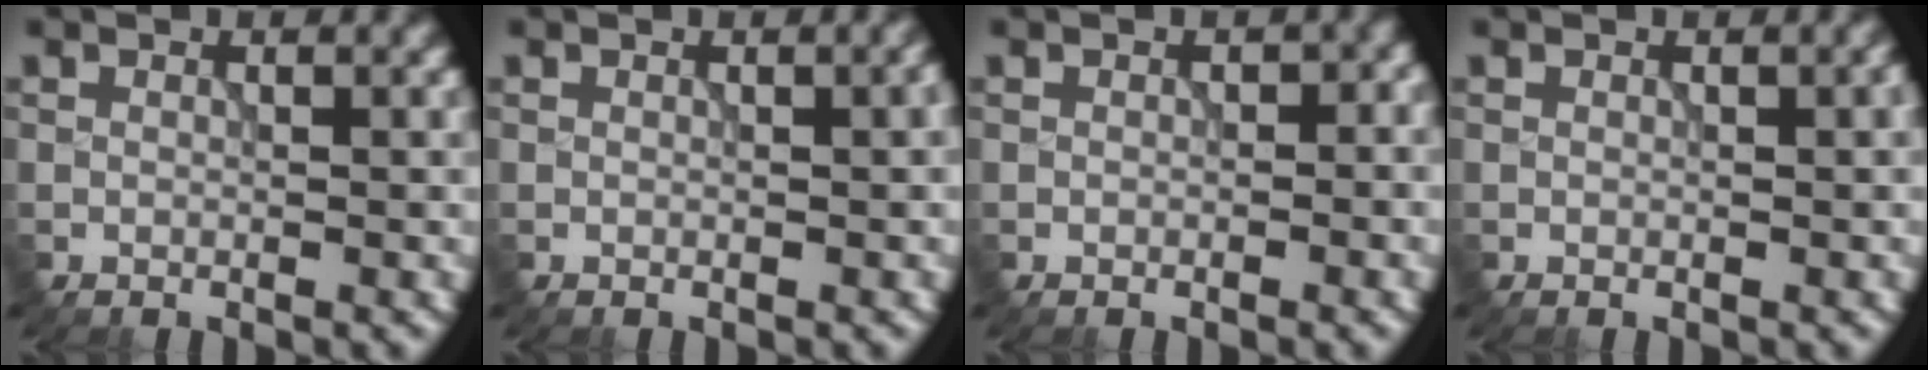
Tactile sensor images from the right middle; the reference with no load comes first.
{"total": 1.5, "force": [0.1, 0.6, 1.4], "torque": [-0.008, -0.001, 0.010]}
{"total": 1.7, "force": [0.1, 1.1, 1.3], "torque": [-0.007, -0.001, 0.005]}
{"total": 1.1, "force": [0.1, 0.4, 1.0], "torque": [-0.007, -0.002, 0.008]}